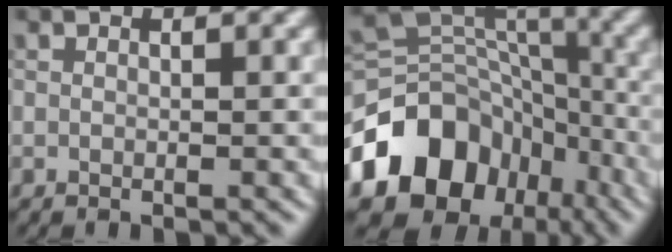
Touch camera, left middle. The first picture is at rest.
{"total": 11.8, "force": [-5.6, 9.0, 5.2], "torque": [-0.100, 0.005, -0.103]}